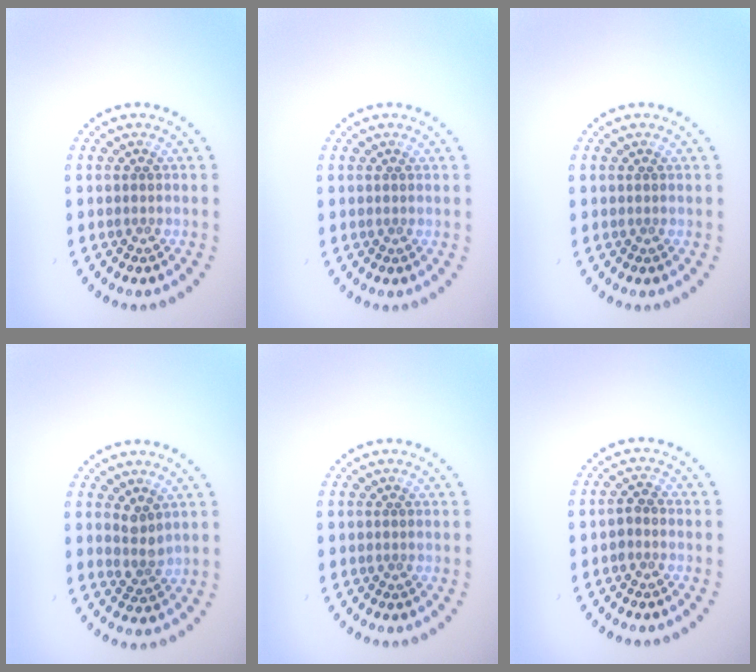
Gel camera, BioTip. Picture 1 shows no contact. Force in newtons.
{"total": 0.0}
{"total": 0.0}
{"total": 2.0, "press": 1.5, "slide": 1.2}
{"total": 0.0}
{"total": 1.1, "press": 1.1, "slide": 0.4}